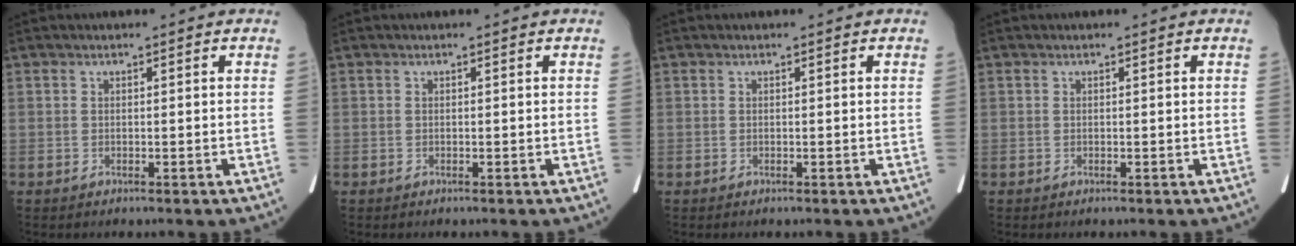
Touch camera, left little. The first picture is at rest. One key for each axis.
{"total": 0.0}
{"total": 0.0}
{"total": 0.0}